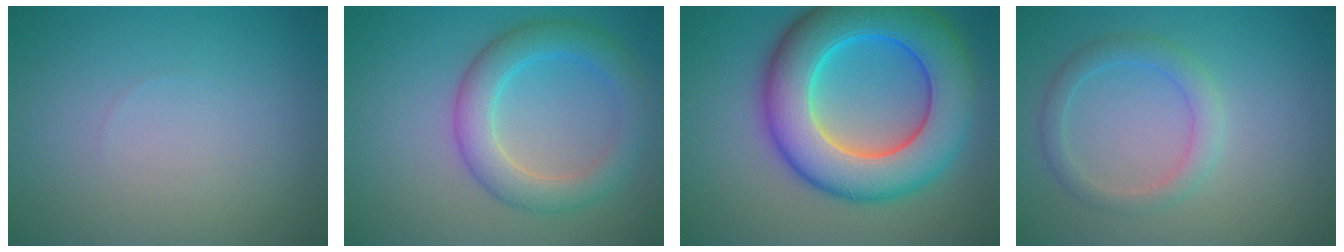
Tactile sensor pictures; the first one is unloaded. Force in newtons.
{"total": 4.7, "press": 4.7, "slide": 0.2}
{"total": 12.0, "press": 12.0, "slide": 0.2}
{"total": 2.3, "press": 2.3, "slide": 0.1}